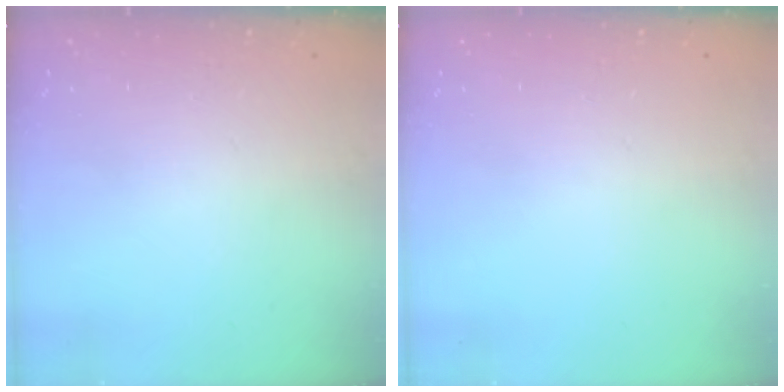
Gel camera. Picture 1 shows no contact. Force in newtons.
{"total": 0.0}